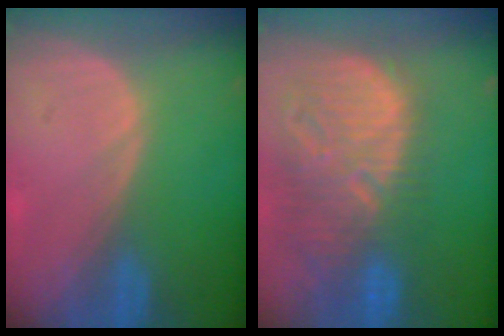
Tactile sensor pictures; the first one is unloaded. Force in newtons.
{"total": 13.2, "press": 11.5, "slide": 6.7}